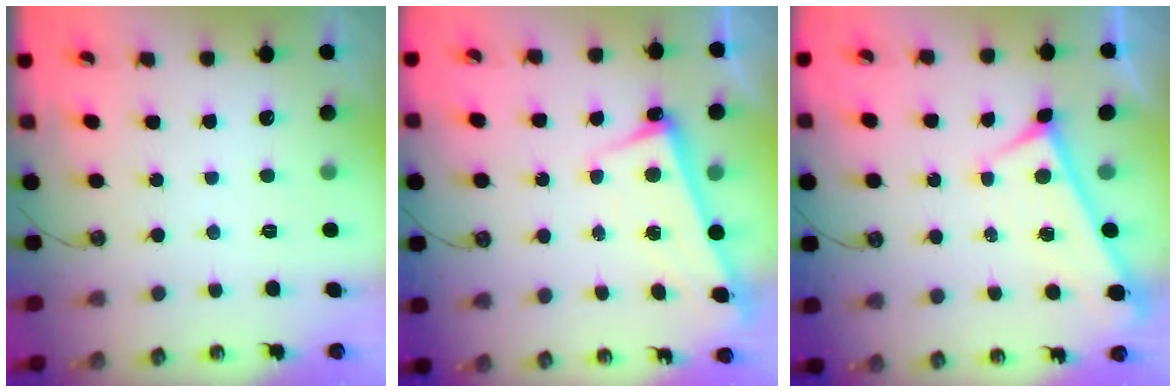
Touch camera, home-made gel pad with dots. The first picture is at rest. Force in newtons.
{"total": 2.5, "press": 2.5, "slide": 0.7}
{"total": 0.0}